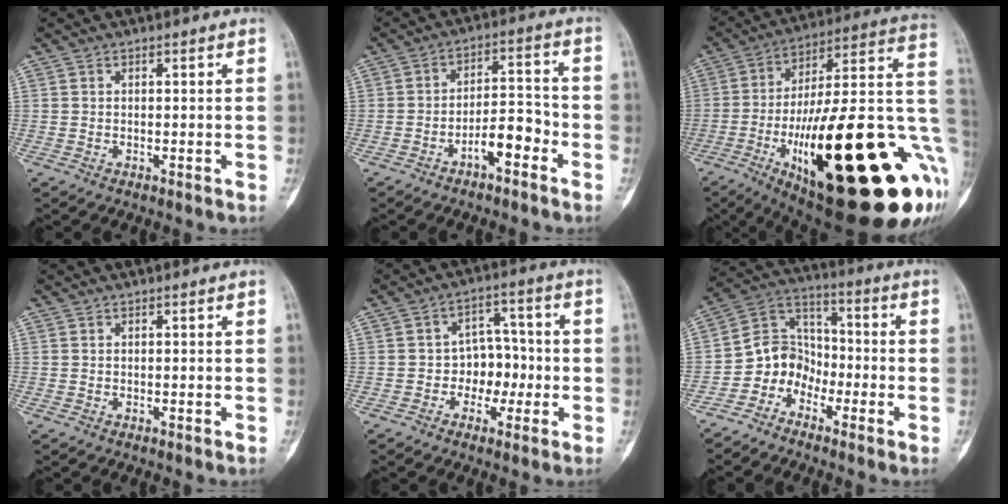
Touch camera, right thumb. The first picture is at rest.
{"total": 7.2, "force": [-3.6, 2.9, 5.5], "torque": [-0.074, 0.042, -0.063]}
{"total": 41.4, "force": [-10.9, 12.7, 37.8], "torque": [-0.466, 0.033, -0.161]}
{"total": 0.0}
{"total": 7.0, "force": [-1.6, 5.5, 3.9], "torque": [-0.011, 0.035, -0.036]}
{"total": 8.7, "force": [-4.7, 7.0, 2.0], "torque": [-0.005, 0.077, -0.102]}